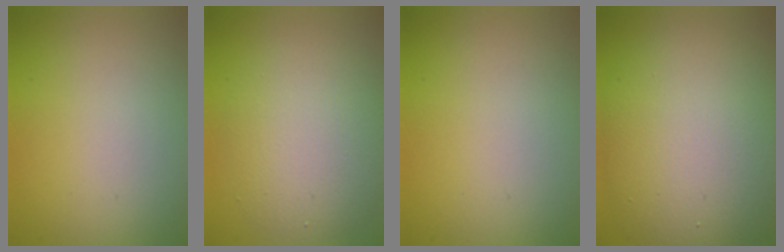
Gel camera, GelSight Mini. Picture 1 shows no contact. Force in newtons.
{"total": 5.0, "press": 5.0, "slide": 0.2}
{"total": 0.0}
{"total": 10.3, "press": 10.3, "slide": 0.4}